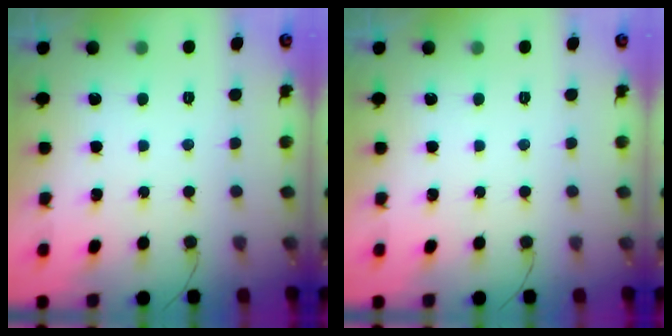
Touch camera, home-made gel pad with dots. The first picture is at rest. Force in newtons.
{"total": 0.0}